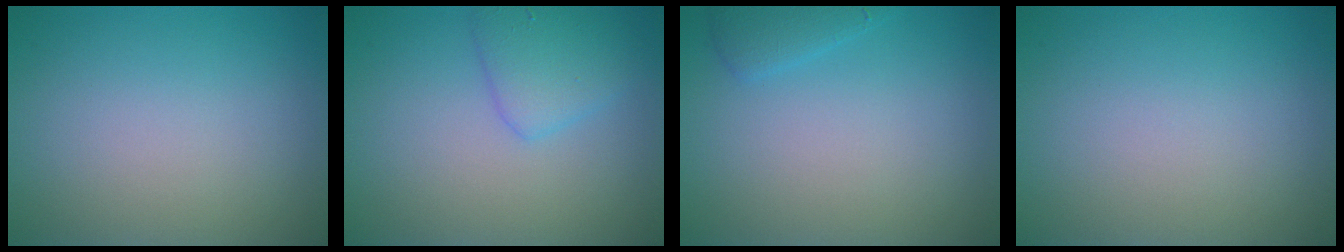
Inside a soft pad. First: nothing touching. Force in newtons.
{"total": 2.6, "press": 2.6, "slide": 0.2}
{"total": 1.4, "press": 1.4, "slide": 0.1}
{"total": 0.0}